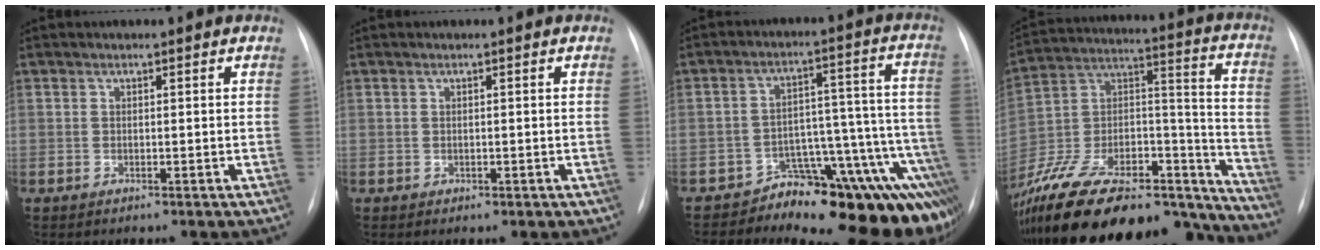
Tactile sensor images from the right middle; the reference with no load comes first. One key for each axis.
{"total": 0.6, "fx": -0.2, "fy": 0.5, "fz": 0.3, "tx": -0.004, "ty": 0.001, "tz": 0.000}
{"total": 16.2, "fx": -12.8, "fy": 4.6, "fz": 8.9, "tx": -0.008, "ty": 0.078, "tz": -0.161}
{"total": 35.4, "fx": -29.7, "fy": 10.8, "fz": 16.1, "tx": -0.272, "ty": 0.000, "tz": -0.447}